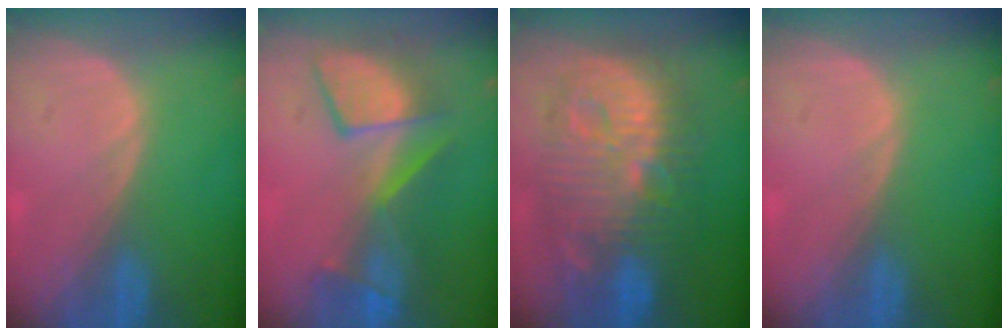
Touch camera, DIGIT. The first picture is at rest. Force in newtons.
{"total": 8.8, "press": 8.8, "slide": 0.6}
{"total": 13.5, "press": 13.5, "slide": 1.3}
{"total": 0.0}